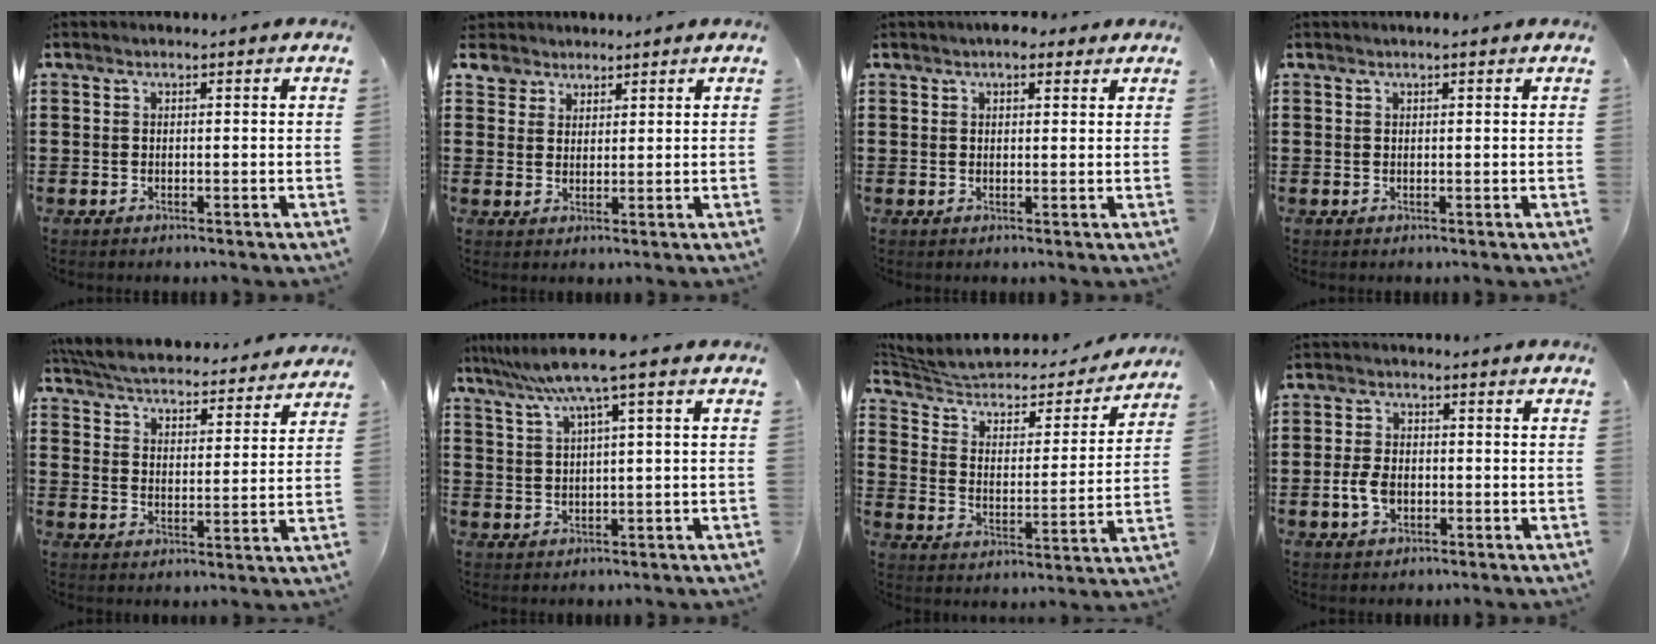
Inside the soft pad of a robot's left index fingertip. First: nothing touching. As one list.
[{"total": 3.7, "force": [2.7, 2.4, 0.2], "torque": [-0.022, 0.005, 0.052]}, {"total": 2.8, "force": [2.2, 1.2, 1.4], "torque": [-0.023, 0.005, 0.038]}, {"total": 0.8, "force": [0.4, 0.0, 0.6], "torque": [-0.012, 0.000, 0.008]}, {"total": 5.2, "force": [5.2, 0.0, 0.6], "torque": [-0.040, -0.040, 0.088]}, {"total": 6.4, "force": [3.4, -0.3, 5.4], "torque": [-0.112, -0.007, 0.055]}, {"total": 4.4, "force": [3.6, 1.7, 1.8], "torque": [-0.057, -0.031, 0.054]}, {"total": 4.4, "force": [-1.0, 2.9, 3.2], "torque": [-0.081, -0.002, -0.024]}]